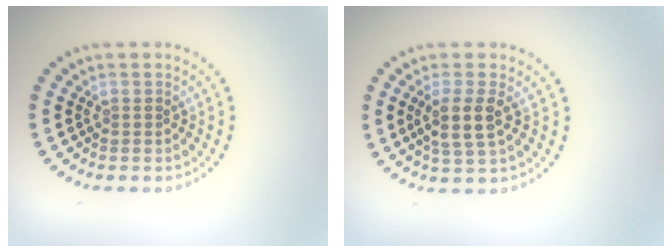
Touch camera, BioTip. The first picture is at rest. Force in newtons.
{"total": 2.8, "press": 2.4, "slide": 1.5}